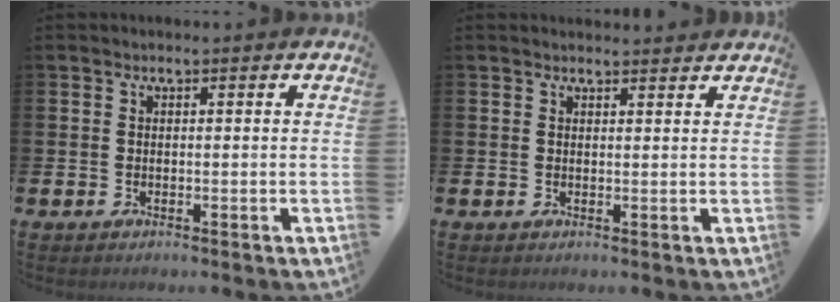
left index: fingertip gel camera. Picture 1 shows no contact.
{"total": 1.5, "force": [1.5, 0.2, 0.0], "torque": [0.010, -0.007, 0.024]}